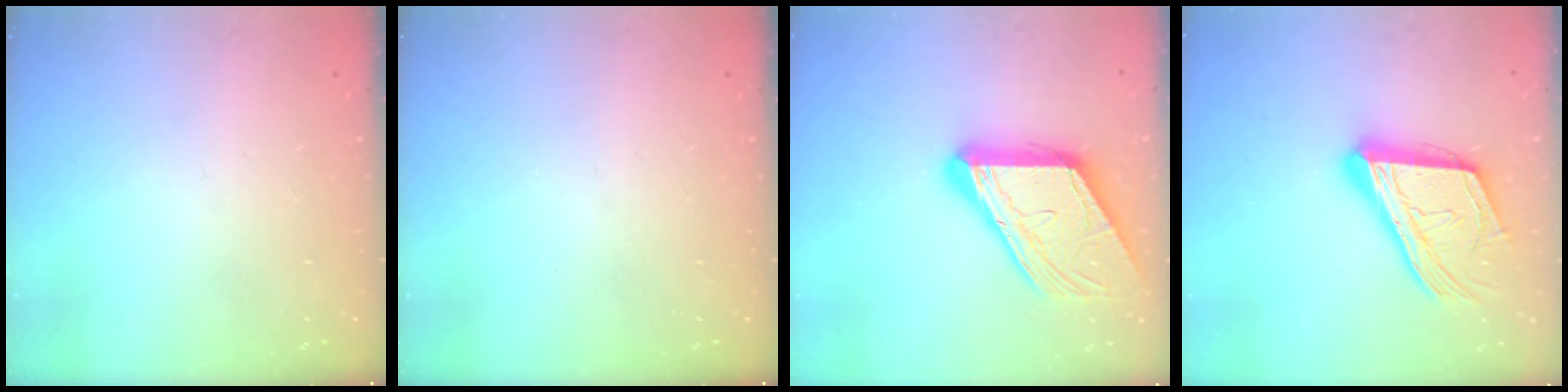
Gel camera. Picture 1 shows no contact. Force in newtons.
{"total": 0.0}
{"total": 17.8, "press": 17.7, "slide": 1.8}
{"total": 21.0, "press": 20.8, "slide": 2.7}